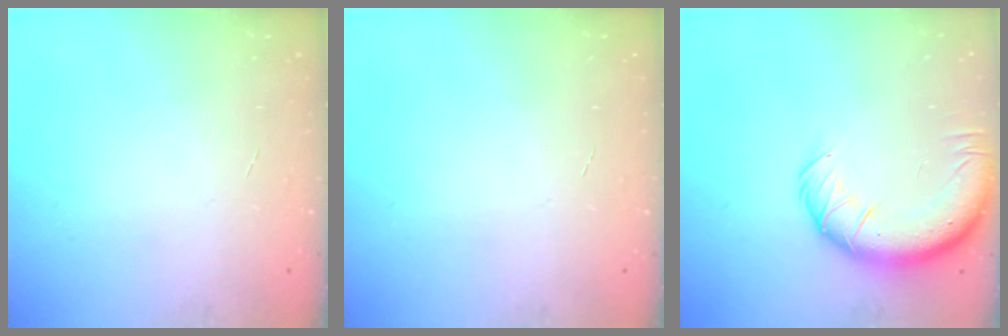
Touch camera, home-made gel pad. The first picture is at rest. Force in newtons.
{"total": 0.0}
{"total": 13.9, "press": 13.6, "slide": 2.8}